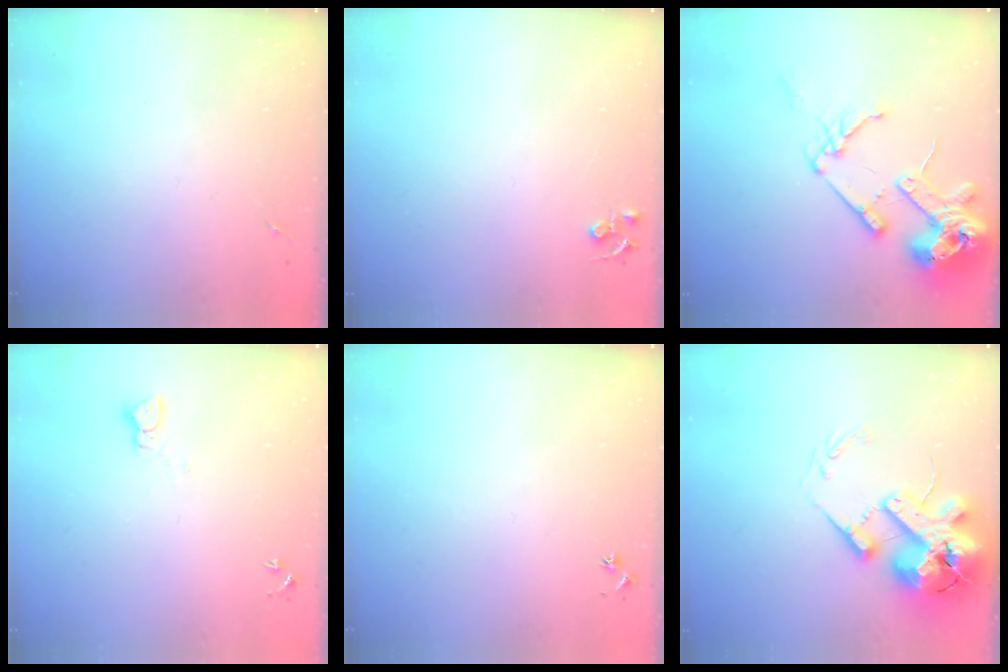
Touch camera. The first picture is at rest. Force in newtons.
{"total": 4.5, "press": 4.4, "slide": 0.5}
{"total": 17.6, "press": 17.4, "slide": 2.3}
{"total": 2.3, "press": 2.3, "slide": 0.3}
{"total": 2.9, "press": 2.8, "slide": 0.3}
{"total": 20.9, "press": 20.6, "slide": 3.4}